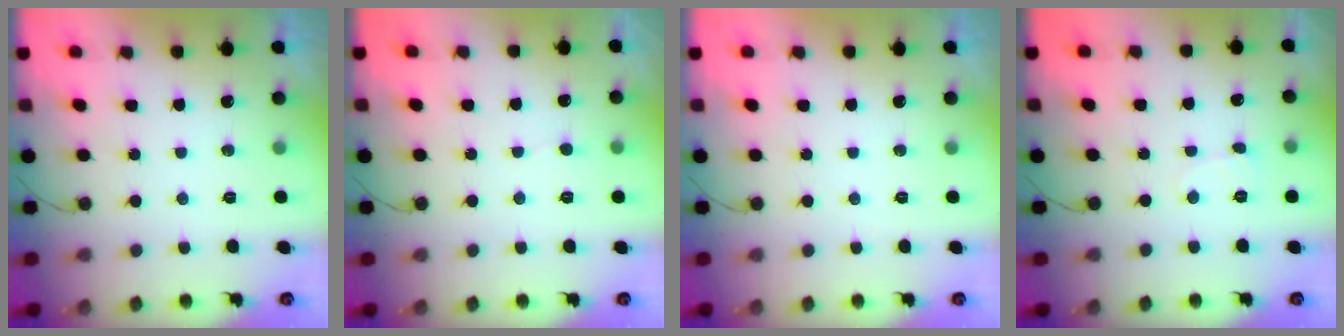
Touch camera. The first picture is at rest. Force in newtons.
{"total": 2.4, "press": 2.4, "slide": 0.3}
{"total": 0.0}
{"total": 3.3, "press": 3.3, "slide": 0.3}